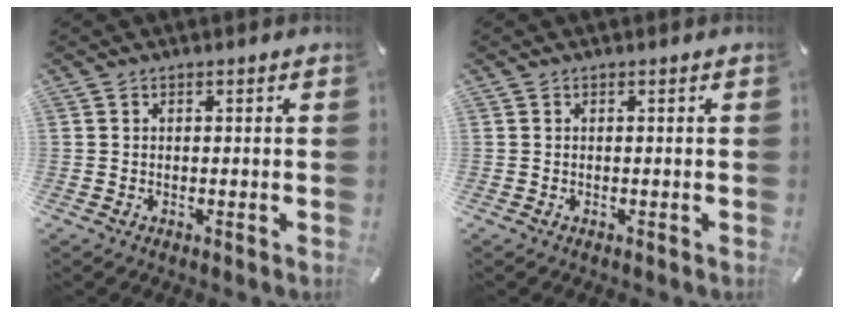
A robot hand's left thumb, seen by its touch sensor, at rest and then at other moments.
{"total": 0.0}